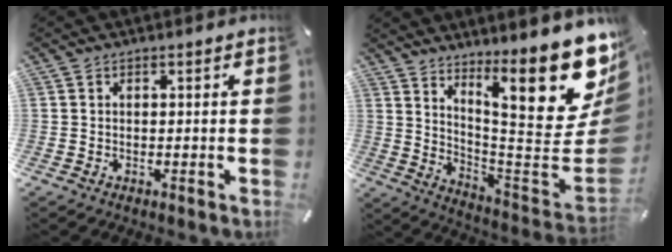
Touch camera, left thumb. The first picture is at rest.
{"total": 24.6, "force": [14.3, 8.2, 18.2], "torque": [-0.225, -0.129, 0.233]}